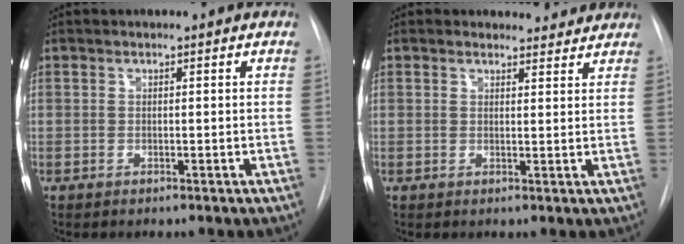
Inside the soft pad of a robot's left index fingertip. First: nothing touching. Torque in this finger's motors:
{"motor_torque": [0.99, -1.14, 0.05, 0.00]}